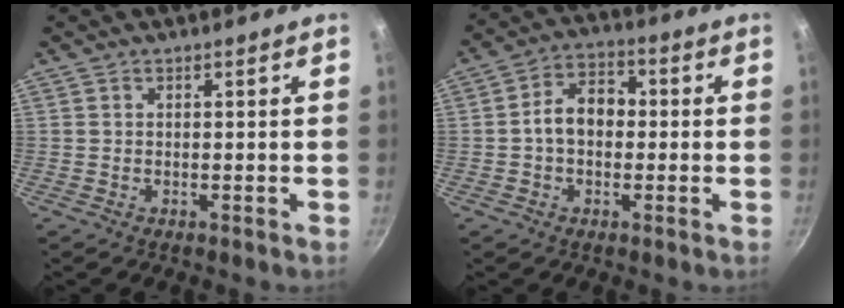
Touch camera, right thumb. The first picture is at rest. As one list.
[{"total": 8.2, "force": [-0.3, 5.9, 5.7], "torque": [-0.061, 0.027, -0.017]}]